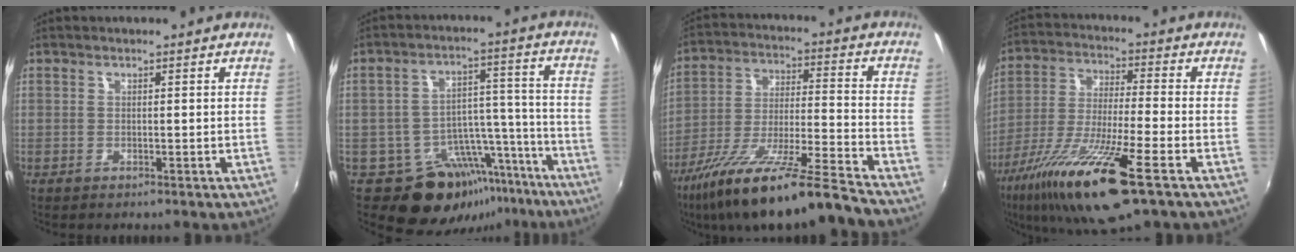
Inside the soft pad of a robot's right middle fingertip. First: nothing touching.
{"total": 15.6, "force": [-11.0, 9.7, 5.4], "torque": [-0.088, 0.048, -0.137]}
{"total": 20.1, "force": [-16.0, 0.3, 12.1], "torque": [-0.222, -0.044, -0.275]}
{"total": 18.3, "force": [-10.5, 2.3, 14.7], "torque": [-0.296, -0.046, -0.197]}